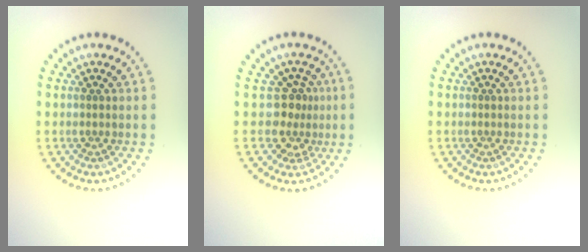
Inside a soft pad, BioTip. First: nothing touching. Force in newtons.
{"total": 2.8, "press": 2.1, "slide": 1.9}
{"total": 0.0}